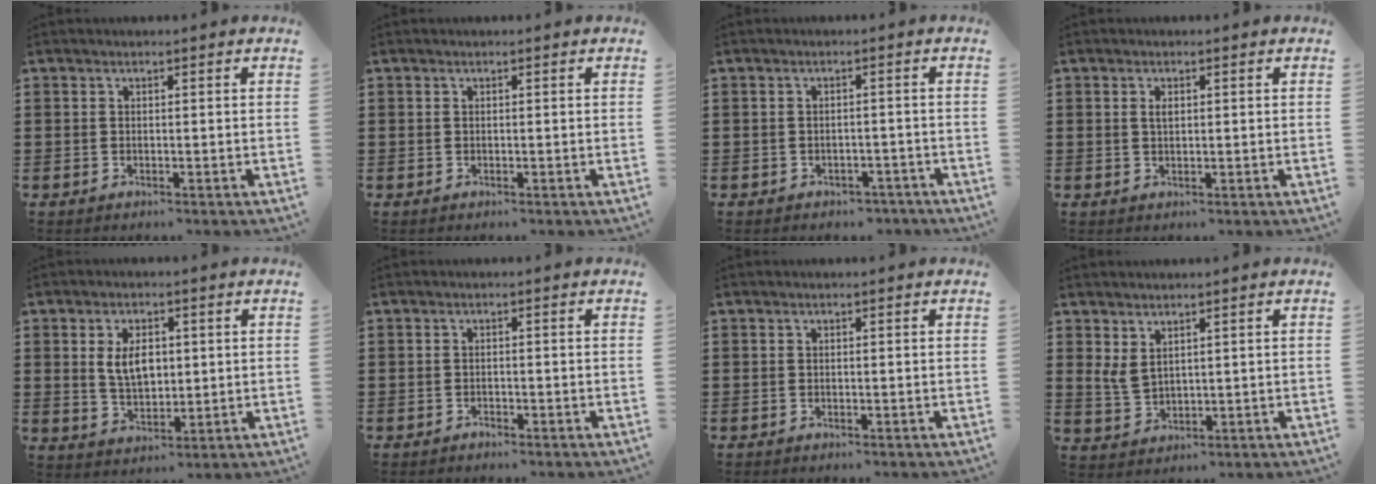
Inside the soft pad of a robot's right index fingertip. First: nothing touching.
{"total": 0.0}
{"total": 1.7, "force": [-1.6, 0.7, 0.0], "torque": [-0.006, 0.002, -0.036]}
{"total": 1.4, "force": [0.4, 0.6, 1.2], "torque": [-0.025, 0.005, 0.005]}
{"total": 5.5, "force": [1.0, 3.2, 4.4], "torque": [-0.078, 0.005, 0.012]}
{"total": 0.8, "force": [-0.8, 0.1, 0.1], "torque": [-0.005, -0.001, -0.016]}
{"total": 0.0}
{"total": 3.1, "force": [1.9, 1.6, 1.9], "torque": [-0.051, 0.000, 0.033]}